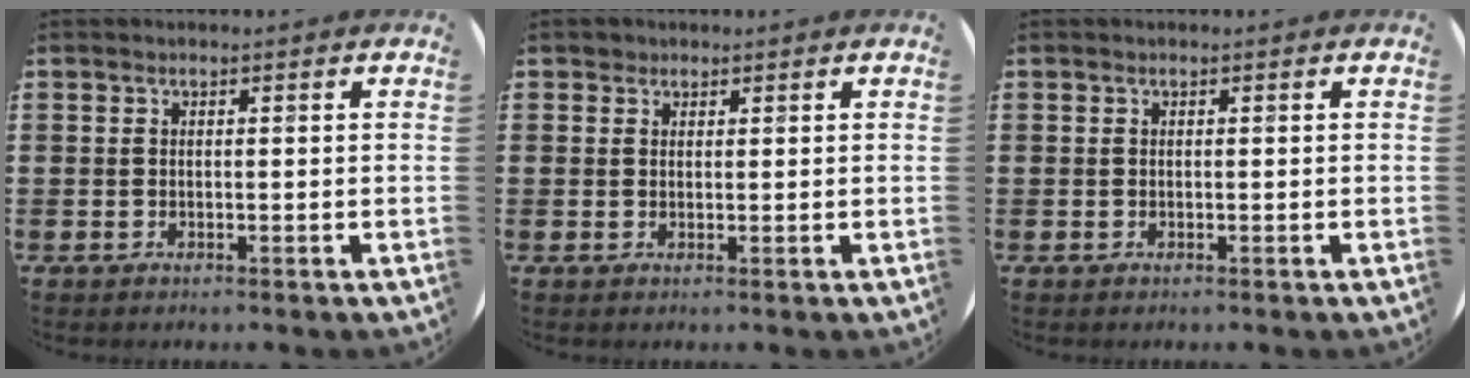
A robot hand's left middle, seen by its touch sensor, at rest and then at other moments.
{"total": 1.1, "force": [0.9, 0.6, -0.1], "torque": [0.009, 0.000, 0.016]}
{"total": 0.0}